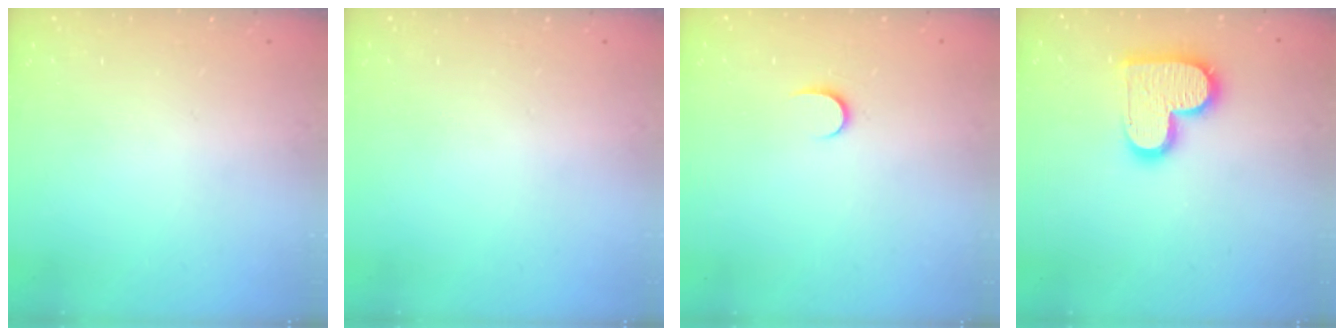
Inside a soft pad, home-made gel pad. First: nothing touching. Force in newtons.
{"total": 0.0}
{"total": 3.8, "press": 3.8, "slide": 0.4}
{"total": 14.2, "press": 14.2, "slide": 0.9}